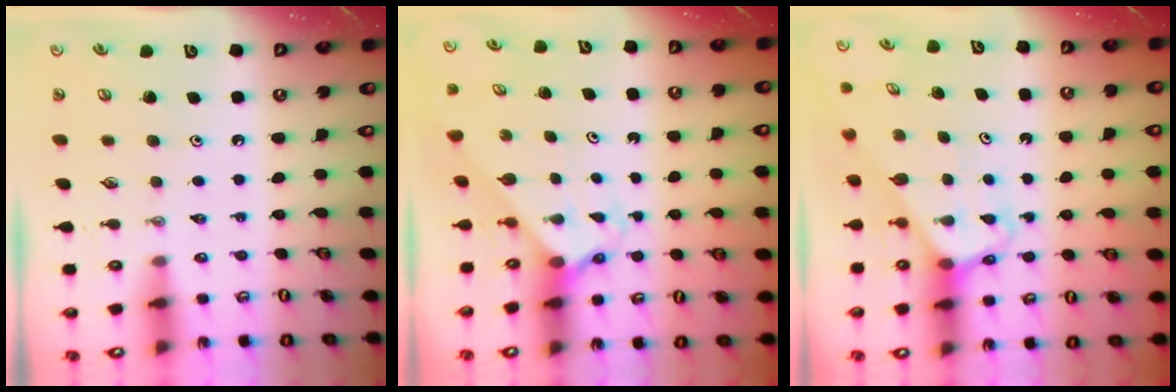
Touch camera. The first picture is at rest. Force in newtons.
{"total": 2.1, "press": 2.1, "slide": 0.1}
{"total": 3.0, "press": 3.0, "slide": 0.2}